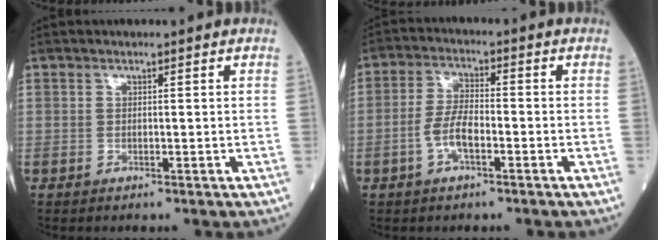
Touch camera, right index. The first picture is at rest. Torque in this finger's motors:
{"motor_torque": [0.56, -0.15, 0.22, 0.05]}